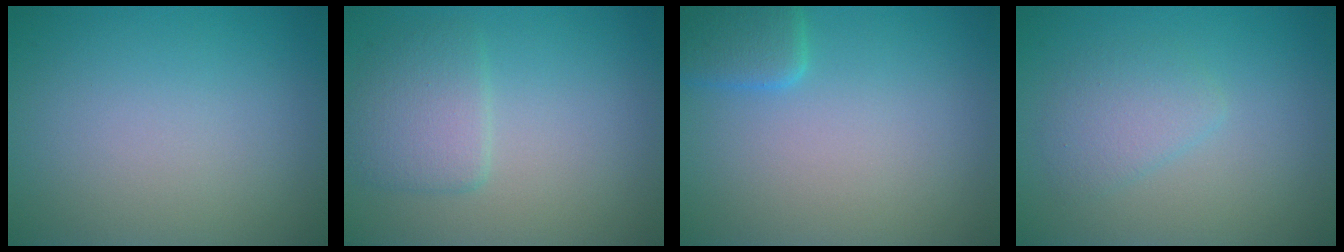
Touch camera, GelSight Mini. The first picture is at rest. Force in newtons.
{"total": 2.8, "press": 2.8, "slide": 0.3}
{"total": 2.5, "press": 2.5, "slide": 0.2}
{"total": 2.1, "press": 2.1, "slide": 0.1}